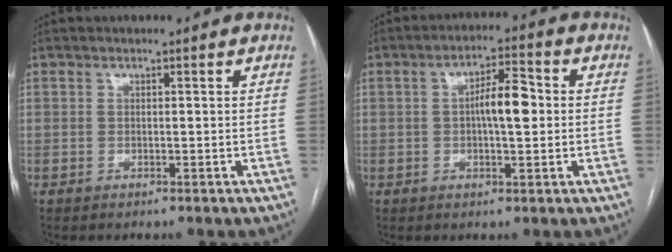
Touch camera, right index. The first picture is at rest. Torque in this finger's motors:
{"motor_torque": [0.61, 0.06, 0.32, 0.09]}